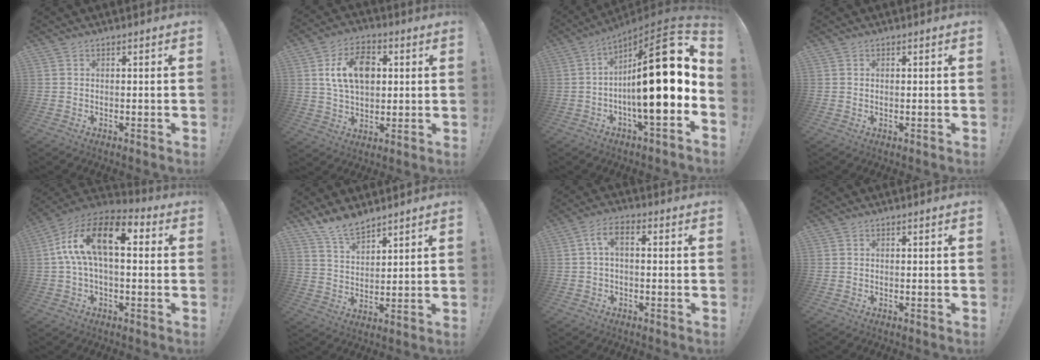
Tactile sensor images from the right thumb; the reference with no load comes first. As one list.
[{"total": 14.0, "force": [3.8, 10.0, 9.0], "torque": [-0.130, 0.001, 0.073]}, {"total": 24.6, "force": [1.3, 5.6, 23.9], "torque": [-0.374, -0.014, 0.013]}, {"total": 0.5, "force": [0.4, 0.1, 0.4], "torque": [-0.006, 0.000, 0.006]}, {"total": 16.6, "force": [3.8, 8.0, 14.0], "torque": [-0.262, -0.001, 0.060]}, {"total": 8.8, "force": [7.8, 2.9, 2.8], "torque": [-0.064, -0.048, 0.151]}, {"total": 5.0, "force": [0.2, 2.3, 4.4], "torque": [-0.088, 0.004, 0.005]}, {"total": 0.0}]